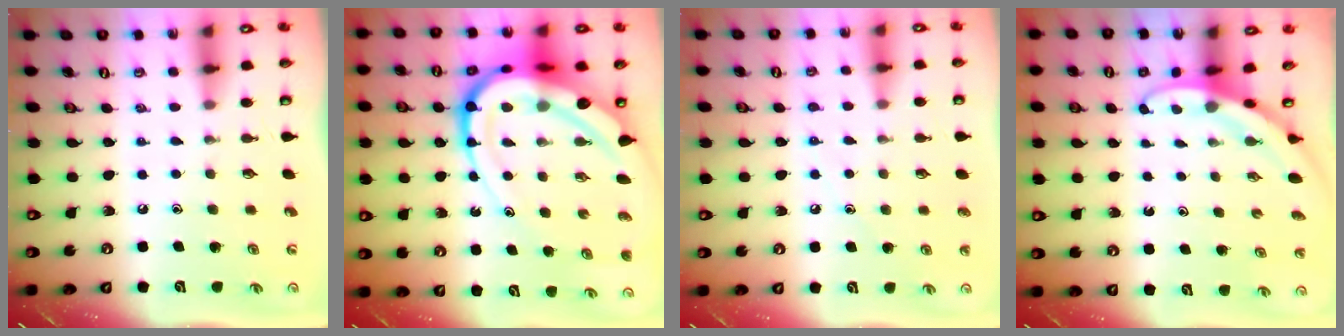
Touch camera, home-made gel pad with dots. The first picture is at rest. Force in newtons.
{"total": 22.8, "press": 22.6, "slide": 2.4}
{"total": 5.1, "press": 5.1, "slide": 0.5}
{"total": 2.8, "press": 2.8, "slide": 0.0}